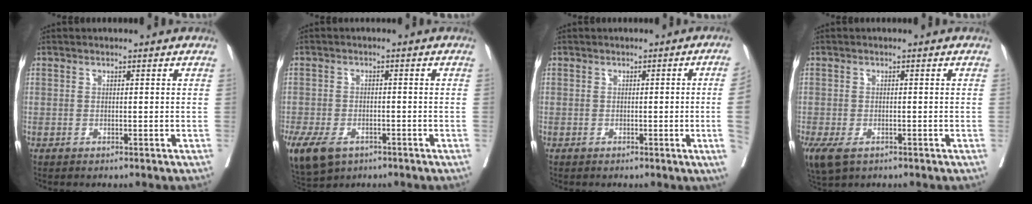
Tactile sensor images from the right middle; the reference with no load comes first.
{"total": 12.5, "force": [-7.1, 7.8, 6.8], "torque": [-0.176, -0.015, -0.107]}
{"total": 6.4, "force": [-0.7, -2.1, 6.0], "torque": [-0.076, -0.015, -0.005]}
{"total": 6.8, "force": [-3.7, 3.8, 4.2], "torque": [-0.103, -0.018, -0.061]}